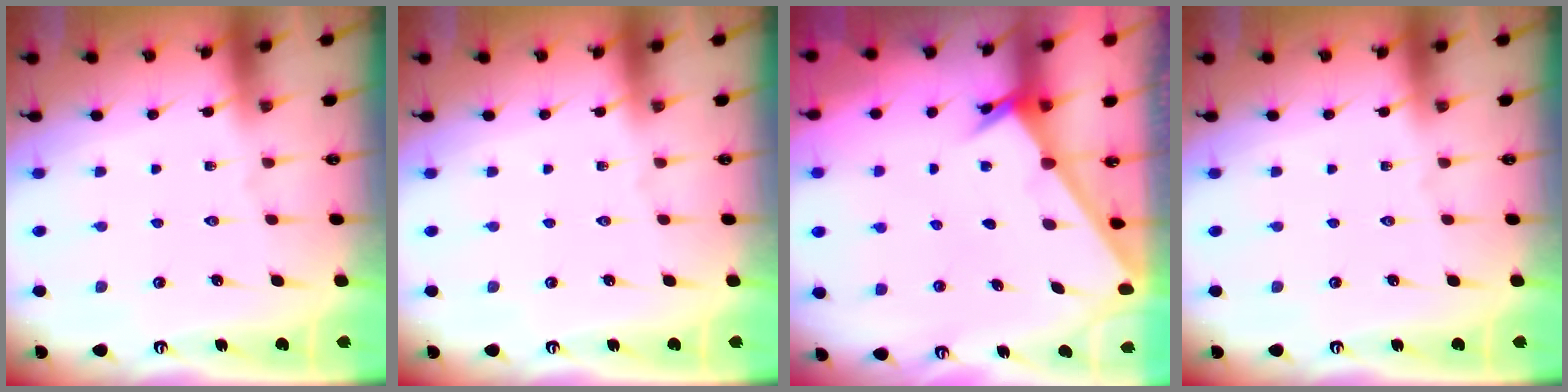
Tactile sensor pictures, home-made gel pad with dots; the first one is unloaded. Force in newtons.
{"total": 0.0}
{"total": 2.4, "press": 2.4, "slide": 0.2}
{"total": 0.0}